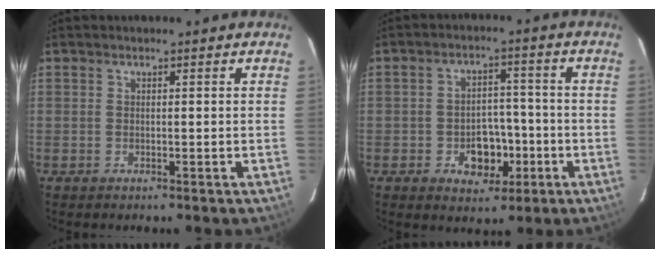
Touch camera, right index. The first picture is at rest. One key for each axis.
{"total": 7.4, "fx": -2.8, "fy": 5.6, "fz": 4.1, "tx": -0.078, "ty": 0.014, "tz": -0.026}